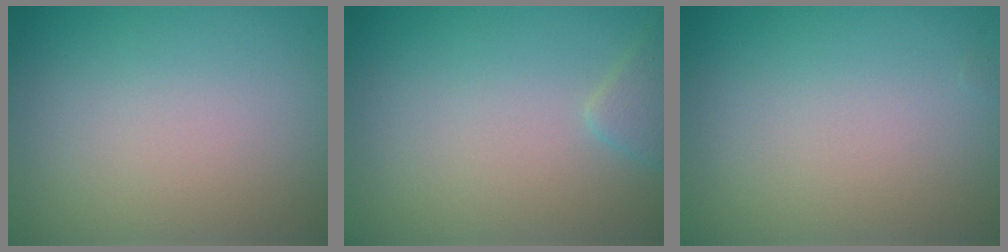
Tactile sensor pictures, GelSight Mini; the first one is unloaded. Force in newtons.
{"total": 1.4, "press": 1.4, "slide": 0.1}
{"total": 0.0}